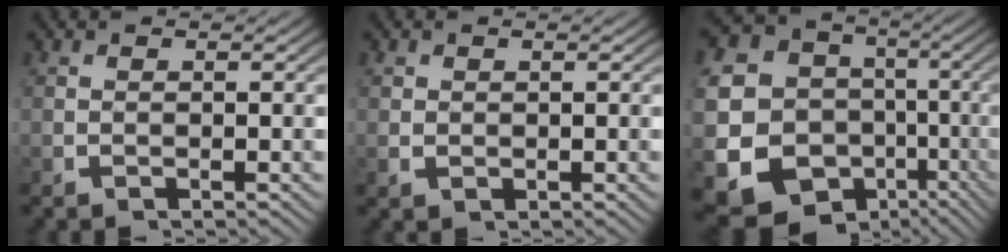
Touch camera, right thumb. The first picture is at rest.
{"total": 0.9, "force": [0.4, 0.7, 0.4], "torque": [-0.012, -0.008, 0.014]}
{"total": 21.3, "force": [-4.7, 18.2, 10.0], "torque": [-0.268, -0.113, -0.056]}